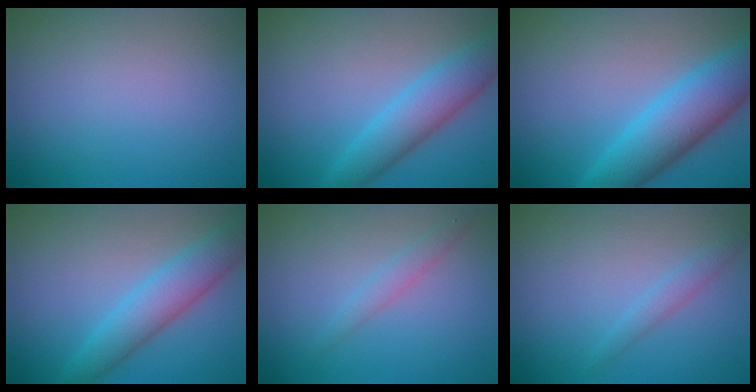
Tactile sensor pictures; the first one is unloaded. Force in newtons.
{"total": 4.9, "press": 4.9, "slide": 0.2}
{"total": 7.4, "press": 7.4, "slide": 0.3}
{"total": 4.6, "press": 4.6, "slide": 0.1}
{"total": 1.4, "press": 1.4, "slide": 0.0}
{"total": 1.3, "press": 1.3, "slide": 0.0}